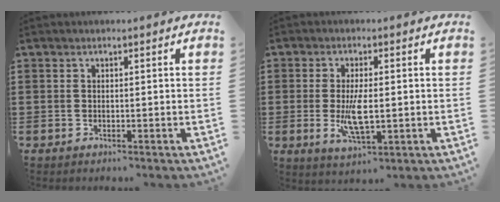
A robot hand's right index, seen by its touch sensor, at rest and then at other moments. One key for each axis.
{"total": 6.7, "fx": -0.5, "fy": 2.5, "fz": 6.2, "tx": -0.121, "ty": -0.009, "tz": -0.014}